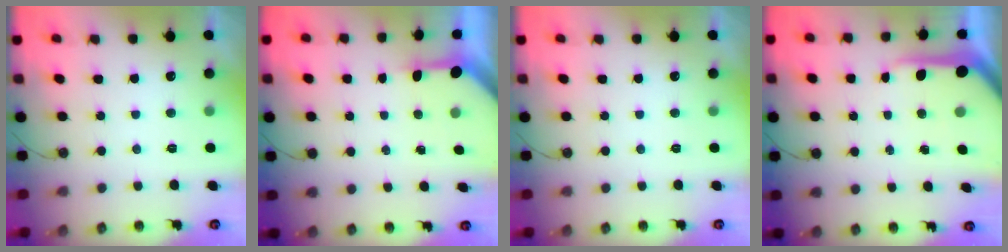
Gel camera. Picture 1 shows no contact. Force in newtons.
{"total": 3.2, "press": 3.2, "slide": 0.3}
{"total": 0.0}
{"total": 7.8, "press": 7.8, "slide": 0.7}